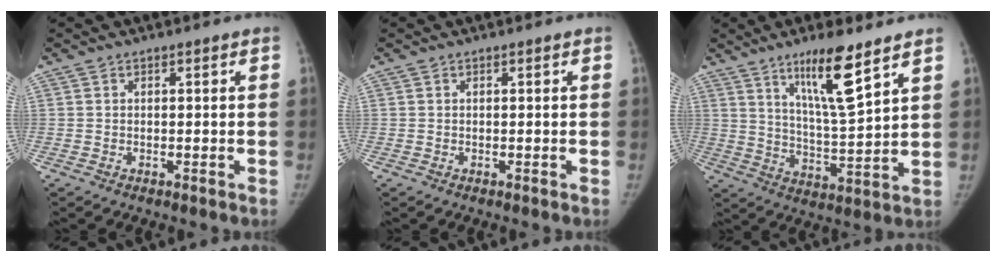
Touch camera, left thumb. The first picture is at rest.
{"total": 0.0}
{"total": 12.6, "force": [7.8, 1.8, 9.7], "torque": [-0.162, -0.054, 0.143]}